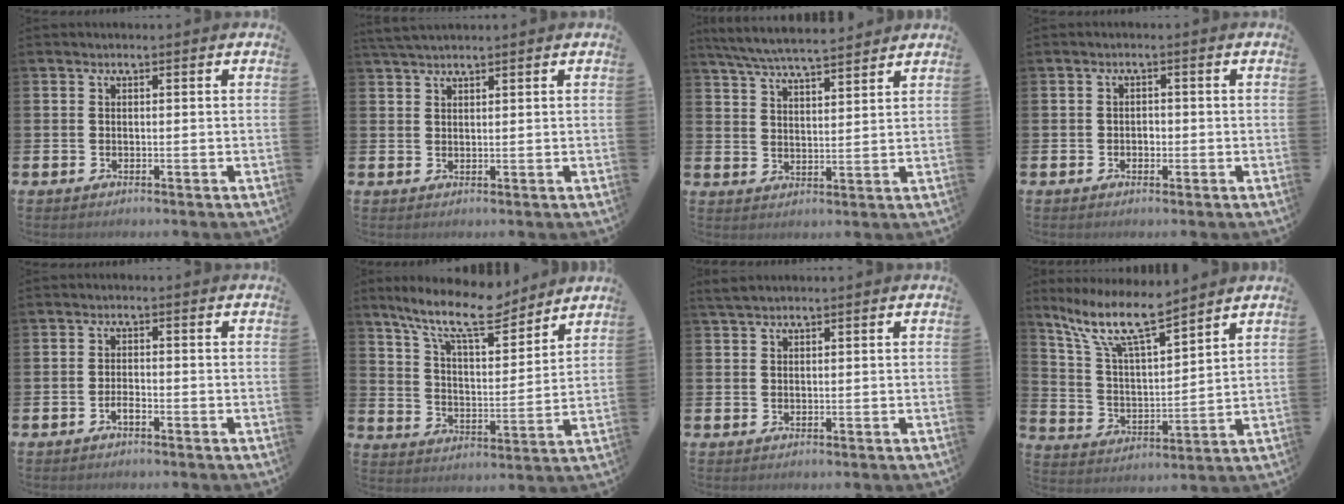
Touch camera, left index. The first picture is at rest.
{"total": 2.5, "force": [2.3, 0.4, 0.9], "torque": [-0.020, 0.000, 0.043]}
{"total": 6.5, "force": [6.2, 0.5, 1.8], "torque": [-0.059, -0.028, 0.113]}
{"total": 1.2, "force": [-0.3, 1.0, 0.5], "torque": [-0.002, 0.000, -0.009]}
{"total": 1.5, "force": [-0.9, 0.5, 1.1], "torque": [-0.022, 0.000, -0.017]}
{"total": 12.0, "force": [10.0, 2.9, 6.0], "torque": [-0.129, -0.052, 0.173]}
{"total": 1.6, "force": [1.5, 0.3, 0.7], "torque": [-0.014, 0.004, 0.027]}
{"total": 10.7, "force": [8.7, 2.2, 5.8], "torque": [-0.147, -0.035, 0.155]}